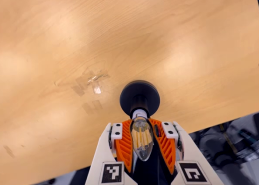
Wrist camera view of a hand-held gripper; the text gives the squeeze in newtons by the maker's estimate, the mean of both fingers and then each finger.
{"total": 26.1, "left": 27.3, "right": 25.0}